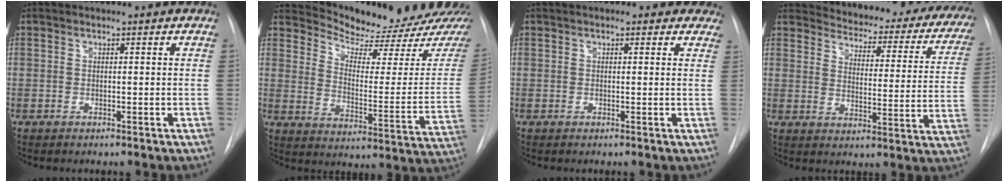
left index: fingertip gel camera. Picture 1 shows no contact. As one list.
[{"total": 16.8, "force": [16.1, 0.6, 4.6], "torque": [-0.073, -0.096, 0.213]}, {"total": 5.7, "force": [4.6, 2.4, 2.5], "torque": [-0.011, 0.010, 0.046]}, {"total": 26.9, "force": [24.8, 7.0, 7.7], "torque": [-0.099, -0.092, 0.277]}]